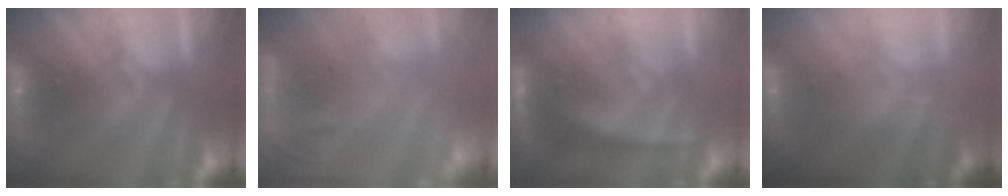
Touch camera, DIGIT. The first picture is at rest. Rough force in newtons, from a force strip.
{"total": 5.7}
{"total": 2.7}
{"total": 8.8}